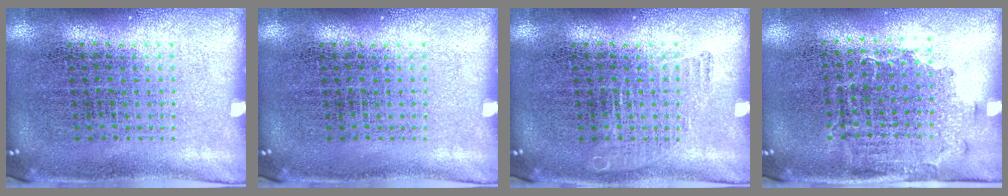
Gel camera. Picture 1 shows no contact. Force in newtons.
{"total": 0.0}
{"total": 0.8, "press": 0.8, "slide": 0.1}
{"total": 1.6, "press": 1.3, "slide": 1.0}